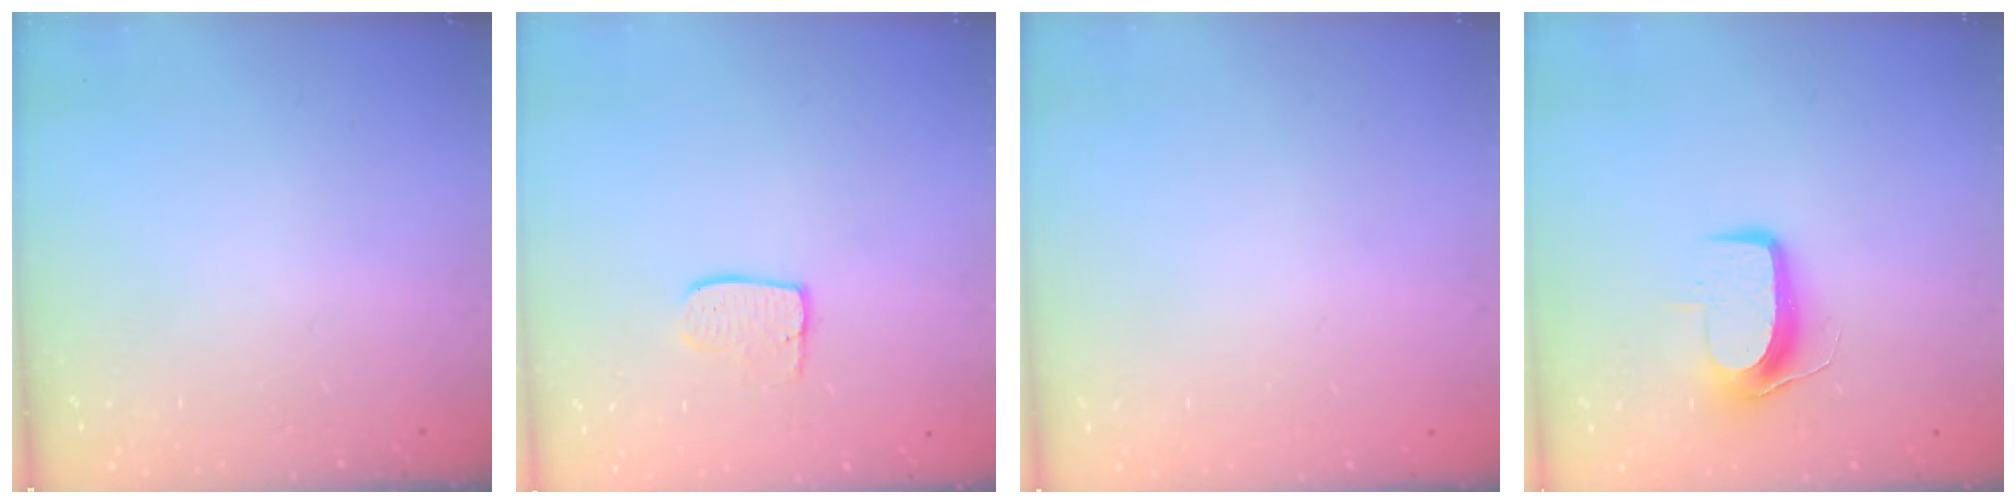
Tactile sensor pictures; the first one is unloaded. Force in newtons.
{"total": 5.9, "press": 5.9, "slide": 0.3}
{"total": 0.0}
{"total": 8.8, "press": 8.7, "slide": 0.6}